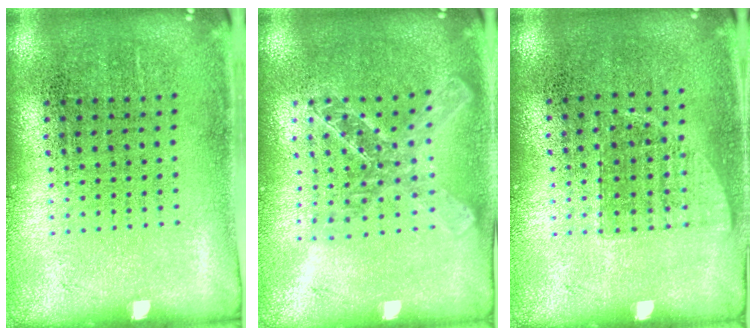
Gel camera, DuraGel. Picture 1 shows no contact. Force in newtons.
{"total": 1.6, "press": 1.4, "slide": 0.7}
{"total": 0.7, "press": 0.6, "slide": 0.2}